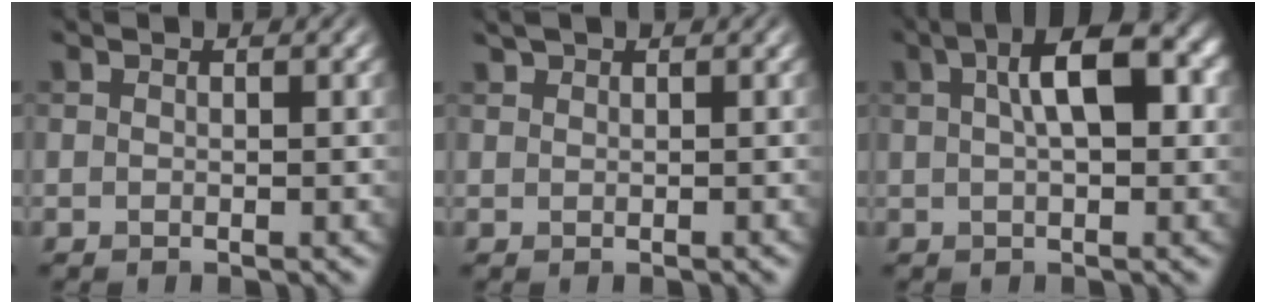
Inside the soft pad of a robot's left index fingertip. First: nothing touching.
{"total": 1.1, "force": [1.1, 0.3, 0.2], "torque": [-0.008, 0.004, 0.023]}
{"total": 6.6, "force": [2.0, 2.5, 5.8], "torque": [-0.094, 0.014, 0.026]}